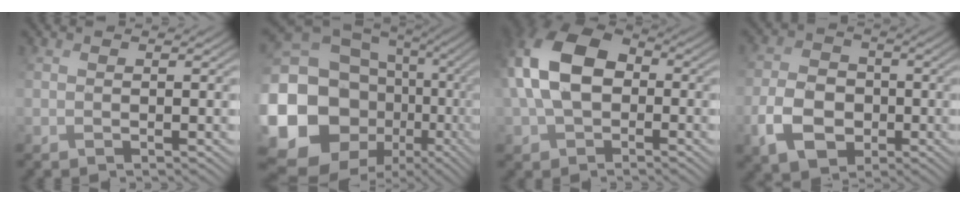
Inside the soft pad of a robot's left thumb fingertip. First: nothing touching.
{"total": 24.6, "force": [-3.4, 20.8, 12.6], "torque": [-0.332, -0.021, -0.061]}
{"total": 13.0, "force": [0.4, 8.8, 9.6], "torque": [-0.220, 0.009, -0.008]}
{"total": 7.7, "force": [-2.8, 5.8, 4.3], "torque": [-0.096, -0.010, -0.062]}